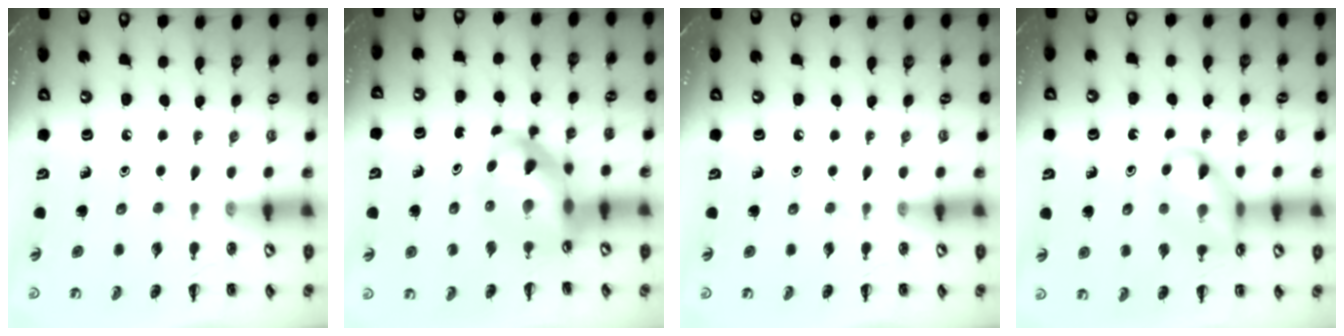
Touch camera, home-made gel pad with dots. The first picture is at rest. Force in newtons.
{"total": 13.1, "press": 12.6, "slide": 3.5}
{"total": 0.0}
{"total": 12.9, "press": 12.8, "slide": 1.6}